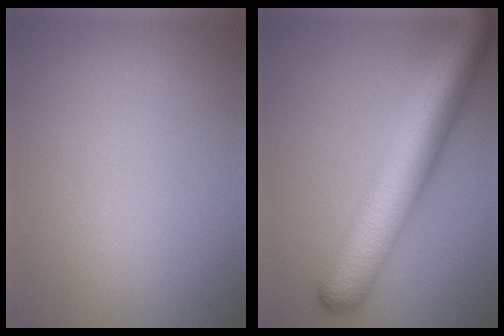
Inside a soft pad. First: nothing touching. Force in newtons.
{"total": 9.0, "press": 9.0, "slide": 0.2}